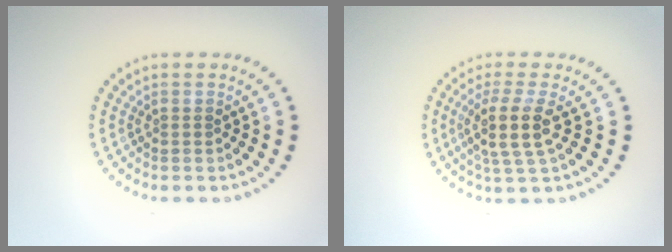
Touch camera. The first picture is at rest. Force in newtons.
{"total": 3.7, "press": 2.9, "slide": 2.2}